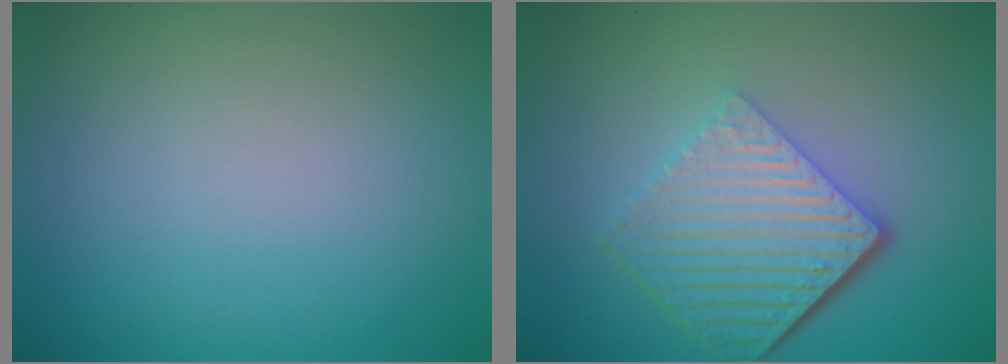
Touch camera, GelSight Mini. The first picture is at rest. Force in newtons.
{"total": 6.4, "press": 4.3, "slide": 4.8}